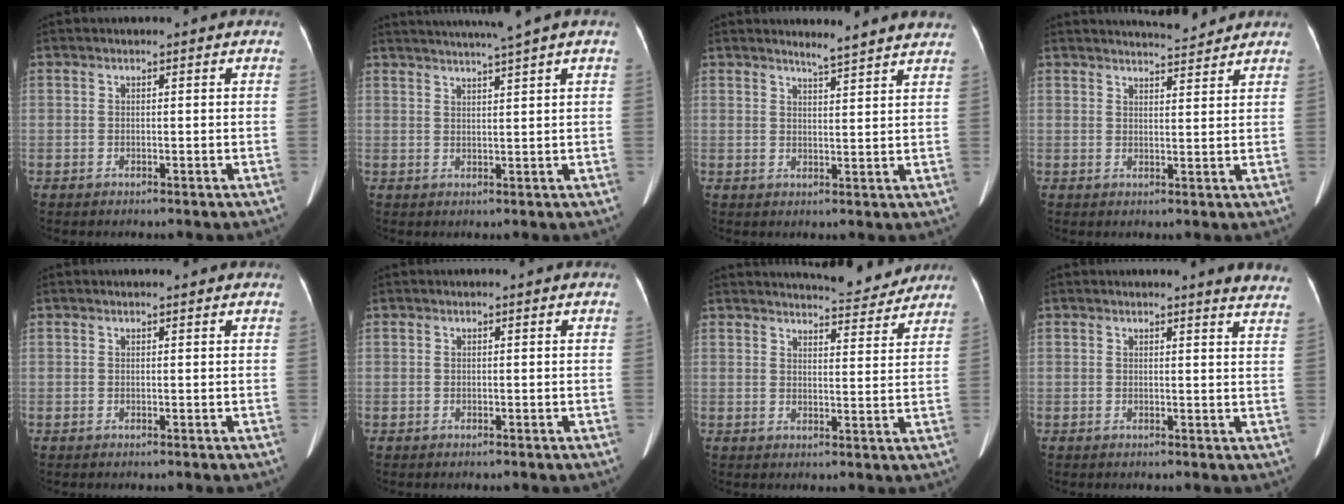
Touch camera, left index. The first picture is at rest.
{"total": 7.3, "force": [6.0, -1.6, 3.8], "torque": [-0.056, 0.013, 0.084]}
{"total": 6.4, "force": [6.0, -0.2, 2.0], "torque": [-0.036, -0.001, 0.065]}
{"total": 5.7, "force": [5.5, 0.3, 1.2], "torque": [-0.024, 0.006, 0.073]}
{"total": 1.0, "force": [0.9, 0.1, 0.3], "torque": [-0.010, 0.006, 0.012]}
{"total": 0.0}
{"total": 8.9, "force": [8.7, 1.1, 1.8], "torque": [-0.024, -0.006, 0.104]}
{"total": 6.5, "force": [6.4, 0.1, 1.5], "torque": [-0.005, -0.032, 0.041]}